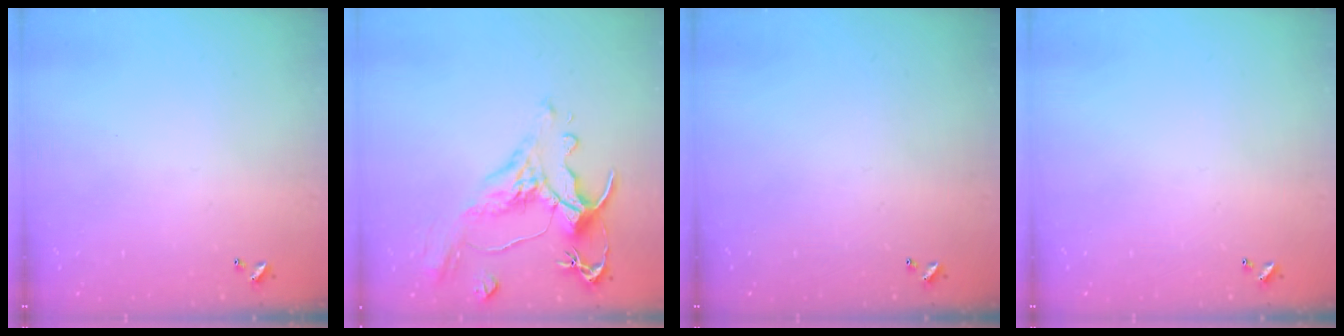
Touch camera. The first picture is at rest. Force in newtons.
{"total": 1.6, "press": 0.0, "slide": 1.6}
{"total": 0.0}
{"total": 0.0}